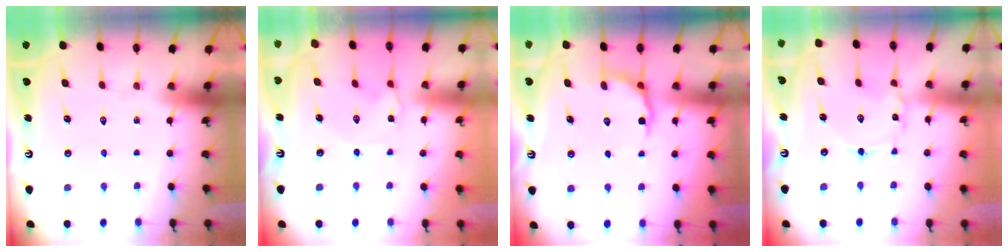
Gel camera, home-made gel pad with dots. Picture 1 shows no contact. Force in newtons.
{"total": 1.1, "press": 1.1, "slide": 0.2}
{"total": 5.6, "press": 5.0, "slide": 2.4}
{"total": 2.0, "press": 2.0, "slide": 0.1}